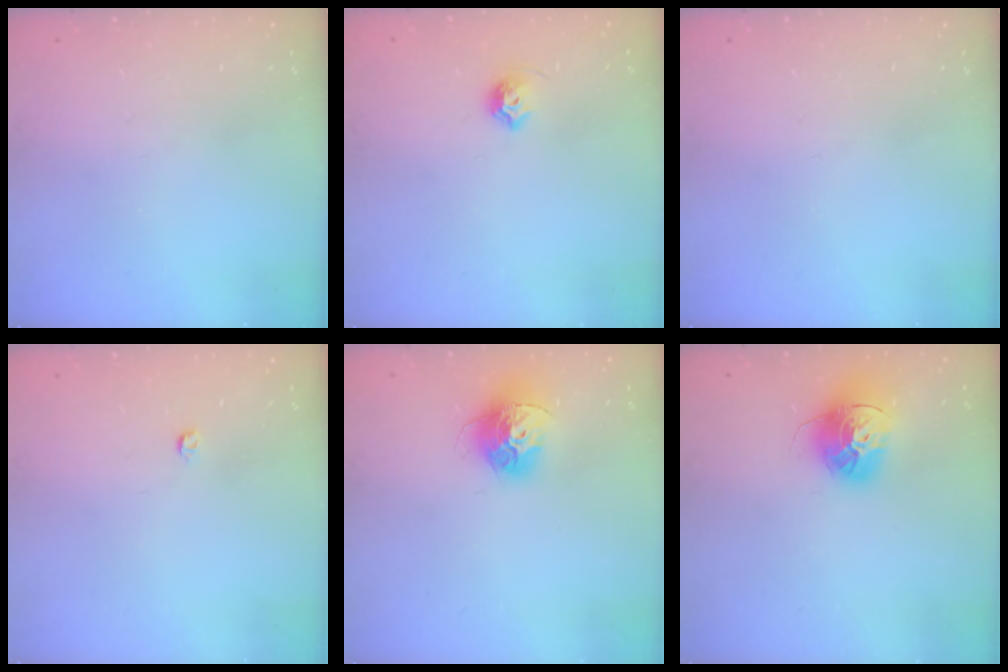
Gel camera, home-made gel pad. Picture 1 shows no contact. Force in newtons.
{"total": 6.7, "press": 6.6, "slide": 1.0}
{"total": 0.0}
{"total": 3.1, "press": 3.1, "slide": 0.5}
{"total": 13.8, "press": 13.8, "slide": 1.3}
{"total": 15.6, "press": 15.5, "slide": 1.4}